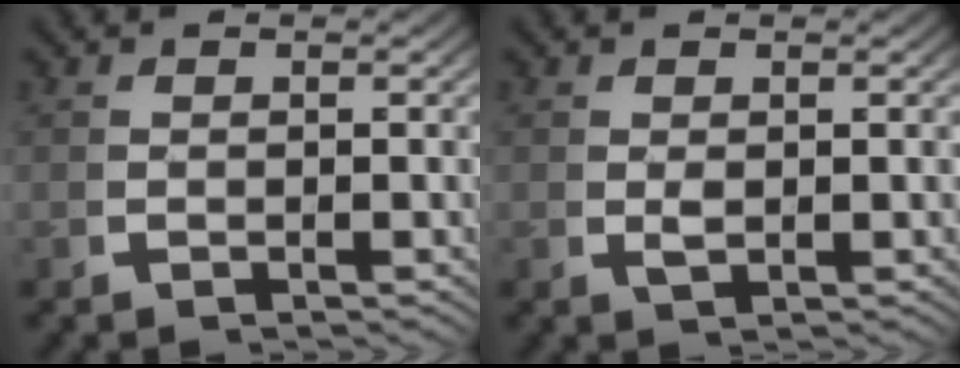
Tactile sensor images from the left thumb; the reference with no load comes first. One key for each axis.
{"total": 0.9, "fx": 0.4, "fy": 0.4, "fz": 0.8, "tx": -0.020, "ty": -0.005, "tz": 0.014}